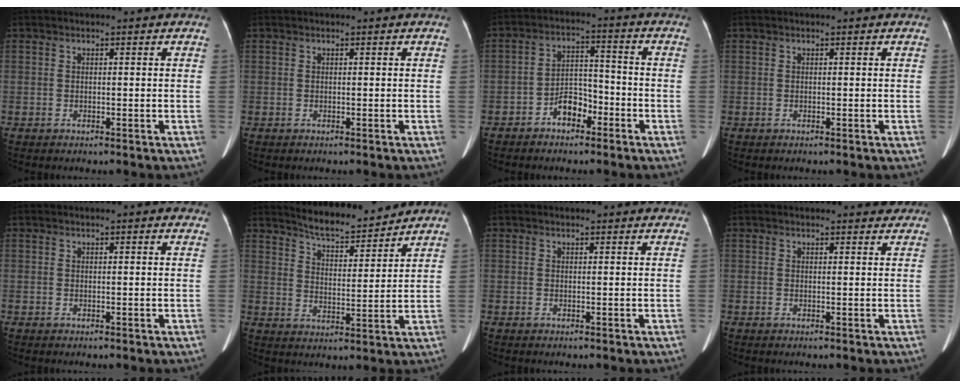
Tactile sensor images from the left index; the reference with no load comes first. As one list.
[{"total": 0.0}, {"total": 5.3, "force": [-3.2, 2.8, 3.2], "torque": [-0.058, 0.019, -0.058]}, {"total": 0.0}, {"total": 1.8, "force": [1.4, 0.5, 0.8], "torque": [-0.007, 0.005, 0.009]}, {"total": 9.1, "force": [8.8, 1.1, 2.2], "torque": [-0.042, 0.001, 0.142]}, {"total": 2.4, "force": [2.2, 0.7, 0.5], "torque": [-0.009, 0.008, 0.016]}, {"total": 2.6, "force": [2.5, 0.7, 0.4], "torque": [-0.004, -0.001, 0.019]}]